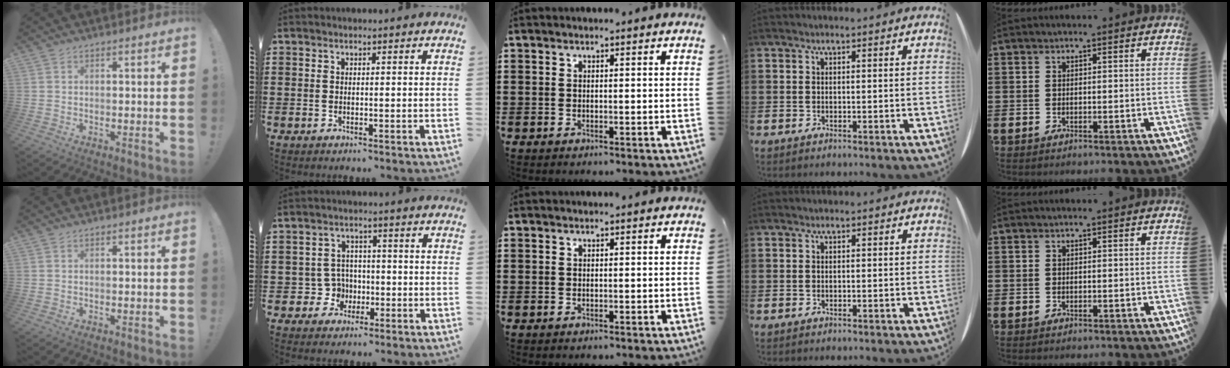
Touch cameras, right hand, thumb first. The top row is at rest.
{"index": {"total": 4.7, "force": [-1.3, 4.2, 1.5], "torque": [-0.048, 0.008, -0.025]}}